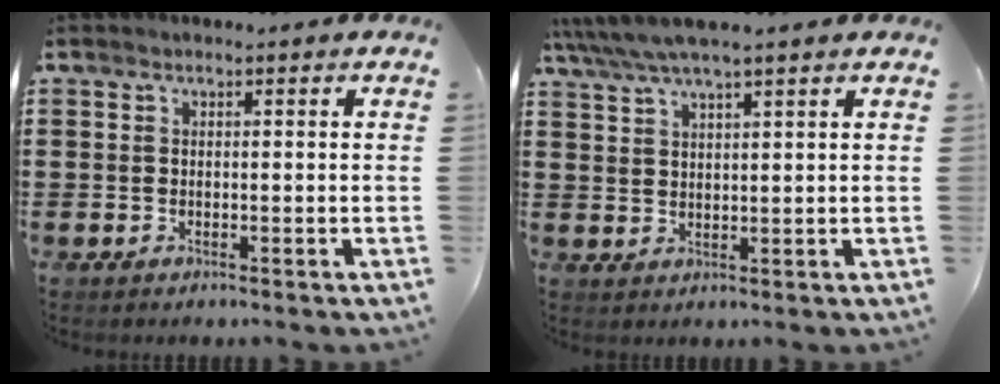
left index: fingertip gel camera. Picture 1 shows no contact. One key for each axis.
{"total": 4.0, "fx": 3.3, "fy": 0.2, "fz": 2.3, "tx": -0.054, "ty": -0.006, "tz": 0.058}